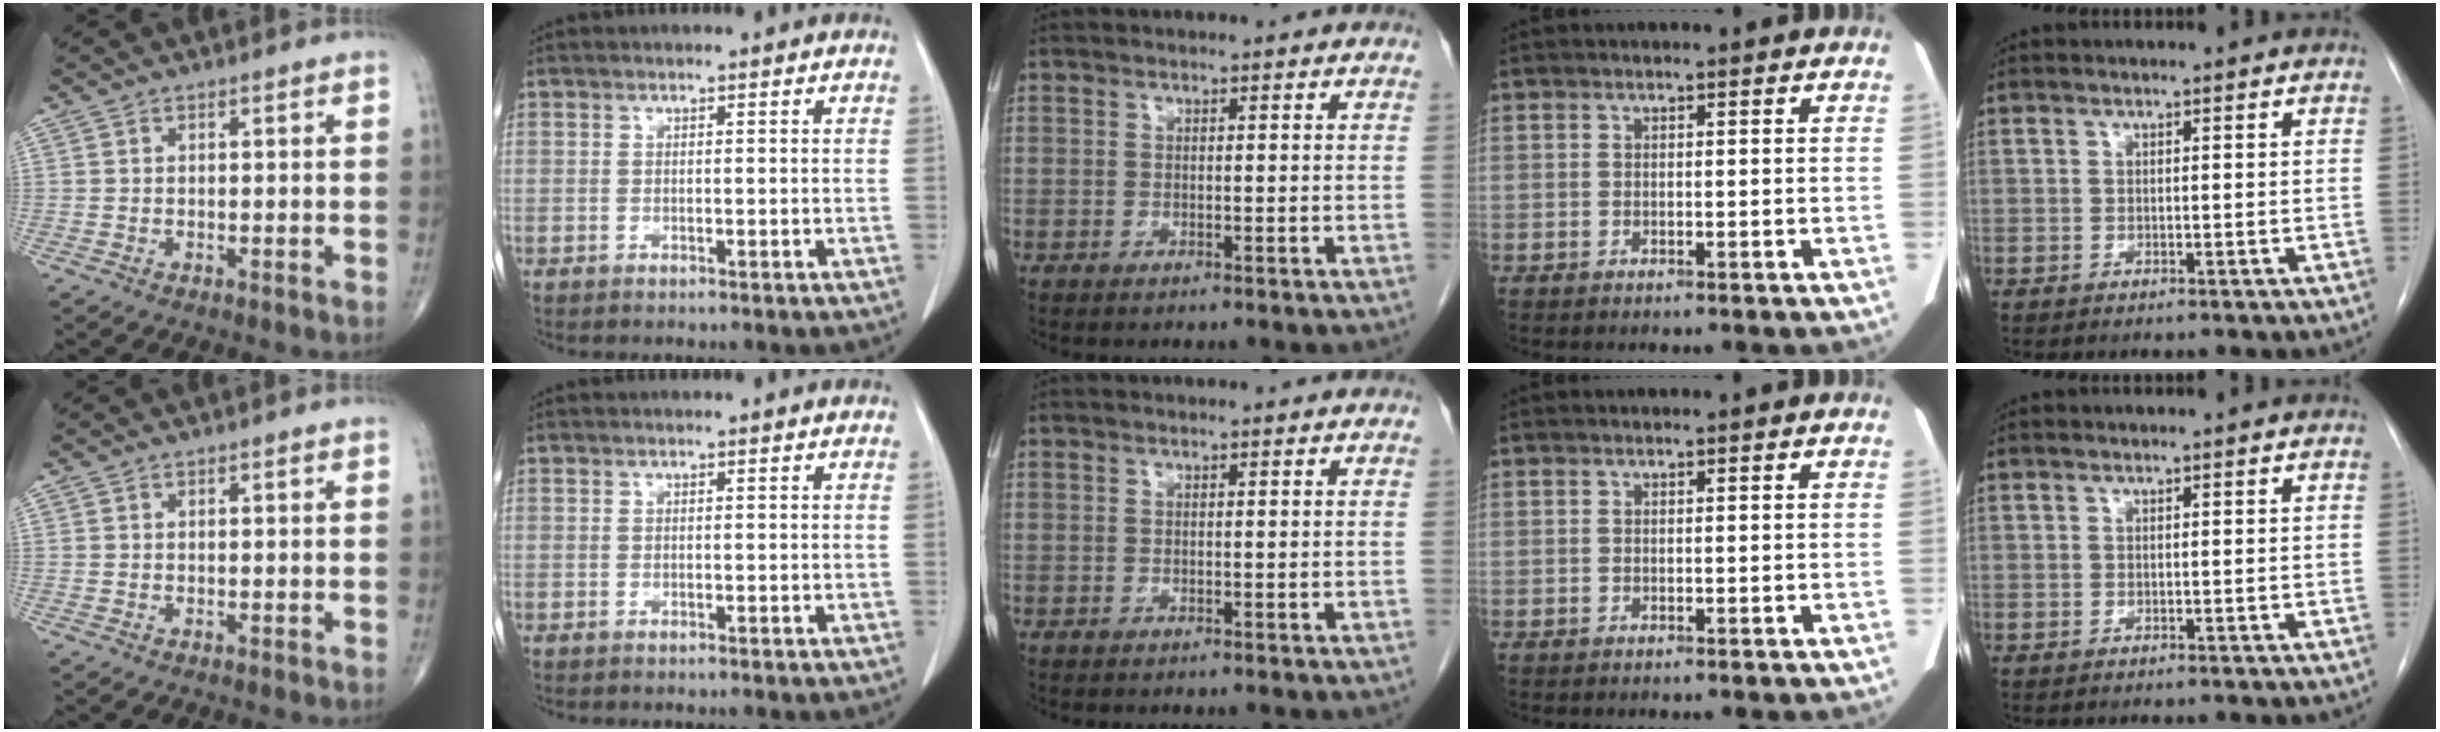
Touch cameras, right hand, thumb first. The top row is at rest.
{}